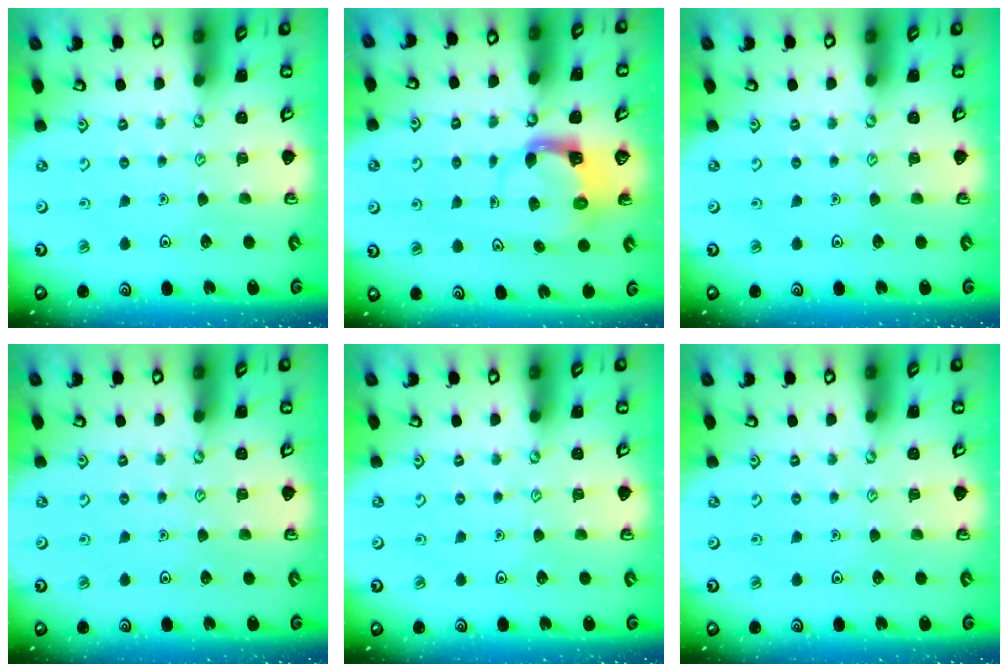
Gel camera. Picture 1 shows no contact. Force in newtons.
{"total": 3.9, "press": 3.9, "slide": 0.6}
{"total": 0.0}
{"total": 0.0}
{"total": 0.0}
{"total": 0.0}